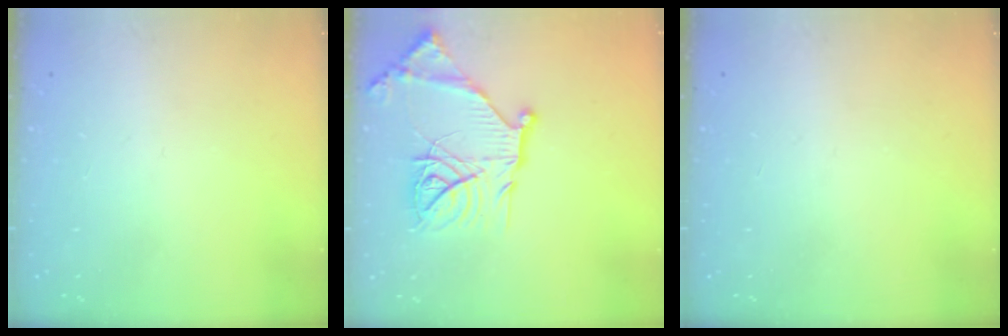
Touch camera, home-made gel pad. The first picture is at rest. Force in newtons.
{"total": 20.2, "press": 20.1, "slide": 1.9}
{"total": 0.0}